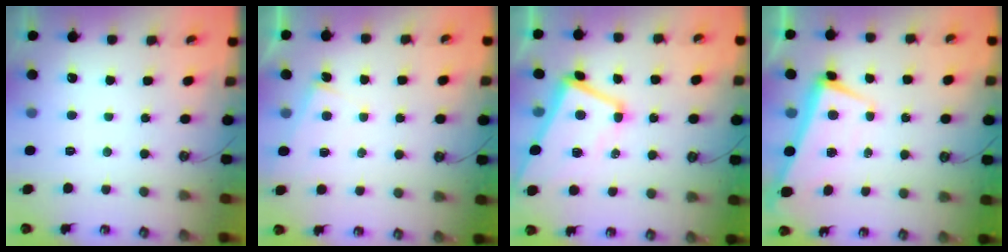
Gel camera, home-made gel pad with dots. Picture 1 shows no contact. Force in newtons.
{"total": 5.5, "press": 5.5, "slide": 0.2}
{"total": 2.7, "press": 2.5, "slide": 1.1}
{"total": 2.0, "press": 1.8, "slide": 0.9}